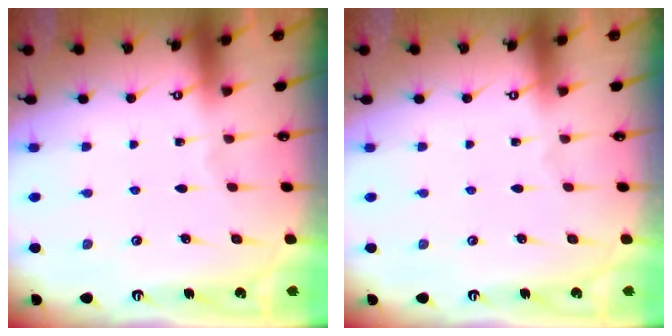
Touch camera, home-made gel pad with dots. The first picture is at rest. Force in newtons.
{"total": 0.0}